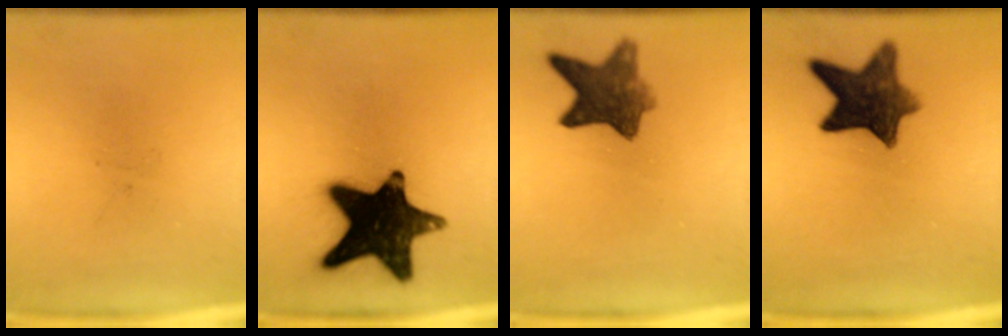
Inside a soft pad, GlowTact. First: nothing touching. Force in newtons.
{"total": 18.2}
{"total": 8.1}
{"total": 10.2}